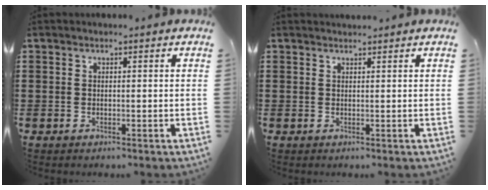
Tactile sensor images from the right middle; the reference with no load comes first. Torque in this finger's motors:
{"motor_torque": [-0.12, -0.26, -0.05, -0.02]}